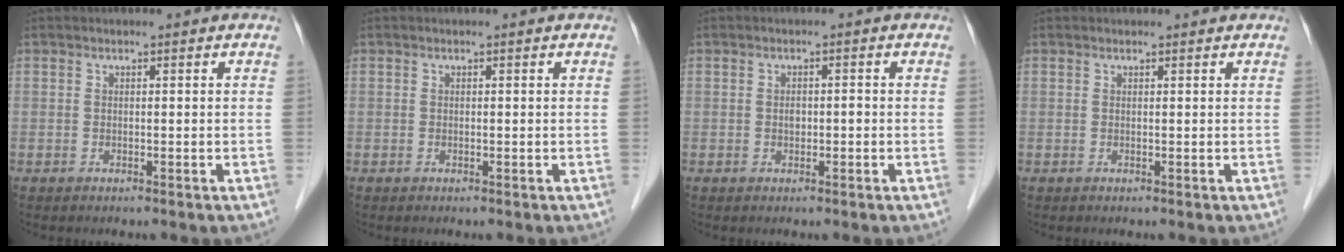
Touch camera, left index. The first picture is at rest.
{"total": 0.0}
{"total": 1.3, "force": [-0.2, 0.8, 1.1], "torque": [-0.020, 0.004, -0.003]}
{"total": 0.6, "force": [0.6, 0.1, 0.0], "torque": [-0.005, 0.005, 0.009]}